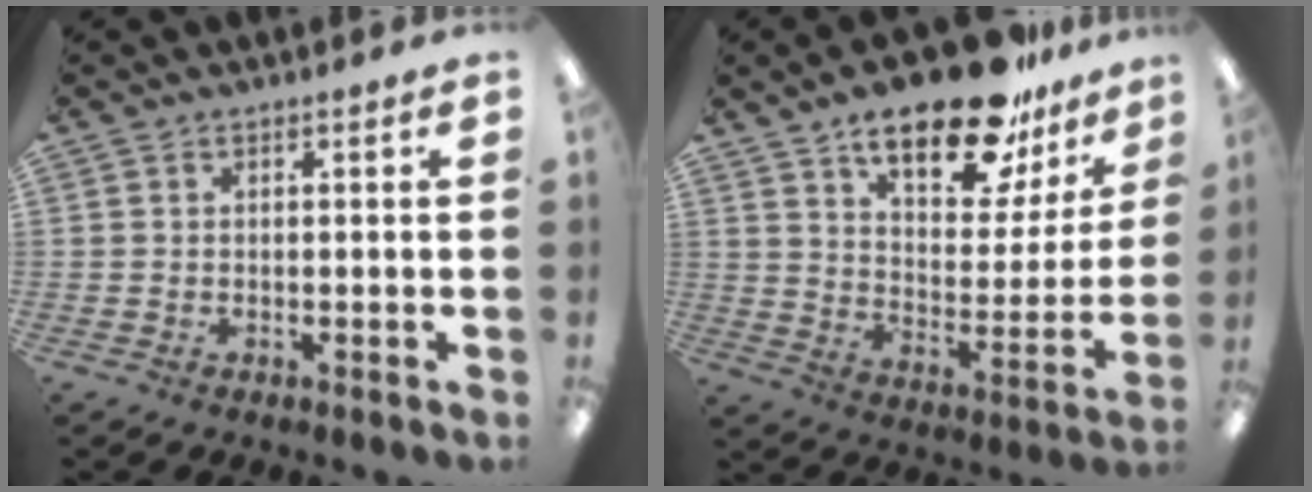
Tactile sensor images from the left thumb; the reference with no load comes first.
{"total": 20.8, "force": [15.6, 7.8, 11.3], "torque": [-0.175, -0.091, 0.263]}